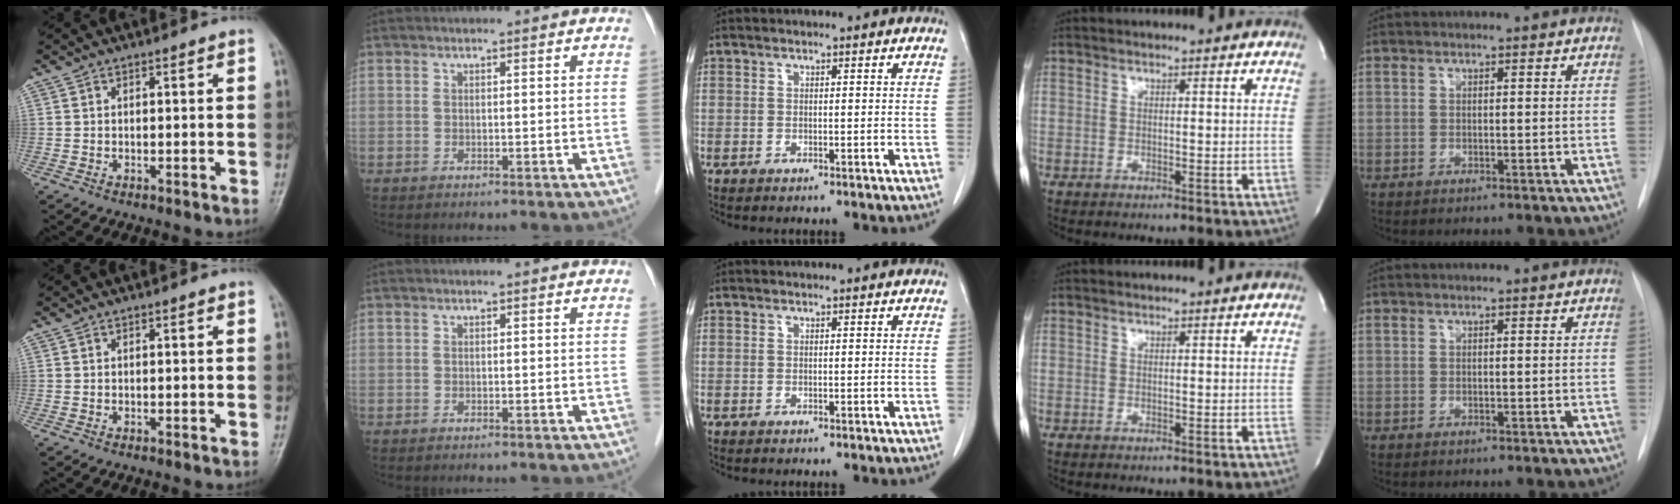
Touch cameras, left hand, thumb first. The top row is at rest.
{}